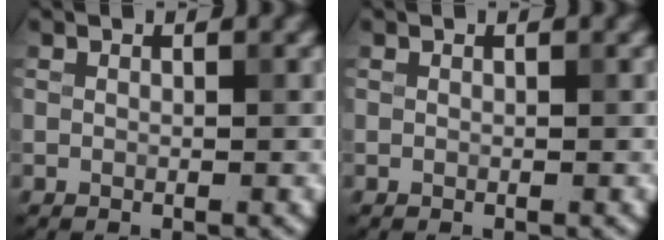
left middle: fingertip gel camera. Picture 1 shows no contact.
{"total": 0.0}